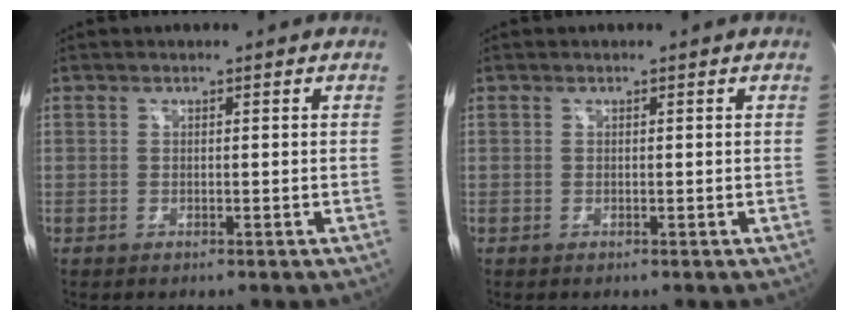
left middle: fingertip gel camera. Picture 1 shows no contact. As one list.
[{"total": 0.0}]